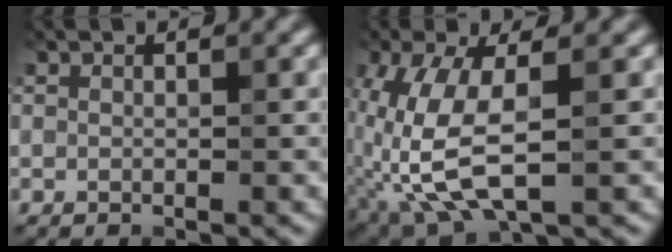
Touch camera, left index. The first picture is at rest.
{"total": 7.8, "force": [-1.7, 3.3, 6.9], "torque": [-0.173, -0.004, -0.034]}